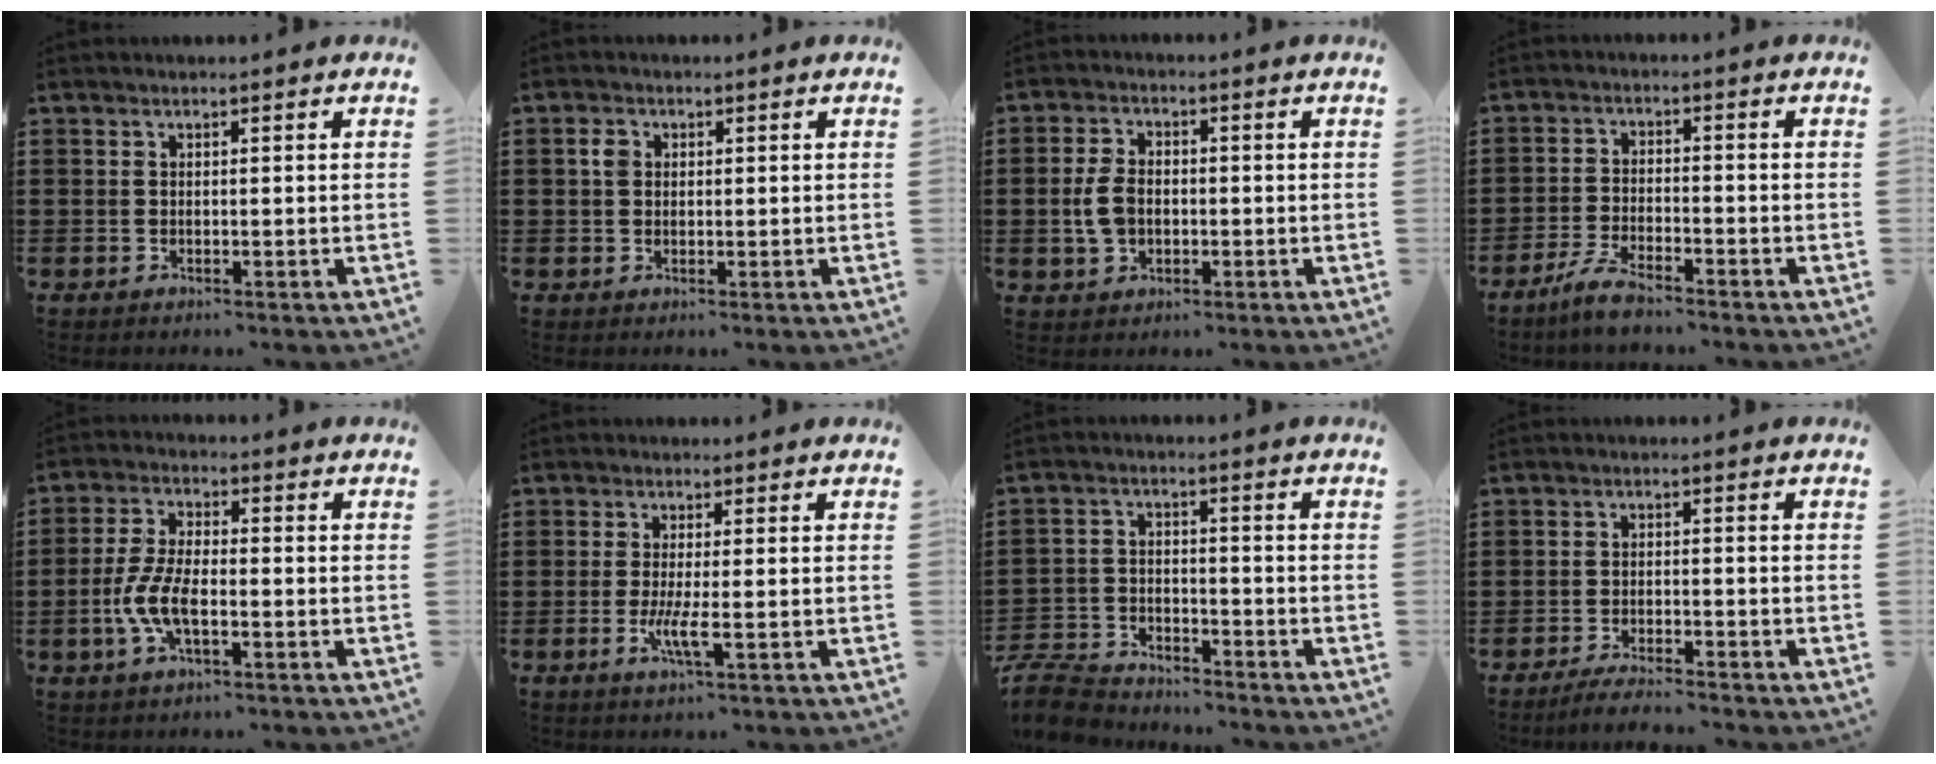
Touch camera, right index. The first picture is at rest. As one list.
[{"total": 1.7, "force": [0.4, 1.4, 1.0], "torque": [-0.021, 0.008, 0.008]}, {"total": 5.0, "force": [-0.6, 3.3, 3.7], "torque": [-0.096, -0.001, -0.016]}, {"total": 4.1, "force": [-3.5, 0.5, 2.1], "torque": [-0.058, -0.003, -0.072]}, {"total": 6.8, "force": [-2.2, 2.7, 5.8], "torque": [-0.138, -0.008, -0.048]}, {"total": 3.9, "force": [-1.1, 0.1, 3.7], "torque": [-0.076, -0.013, -0.024]}, {"total": 6.7, "force": [-6.5, 1.4, 1.2], "torque": [-0.041, 0.007, -0.131]}, {"total": 2.9, "force": [-2.8, -0.2, 0.6], "torque": [-0.012, 0.001, -0.056]}]